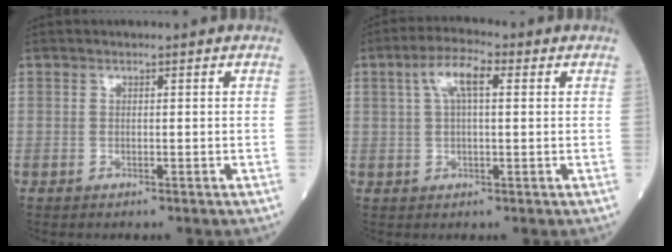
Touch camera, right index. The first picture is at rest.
{"total": 6.0, "force": [2.1, 1.7, 5.3], "torque": [-0.107, 0.021, 0.041]}